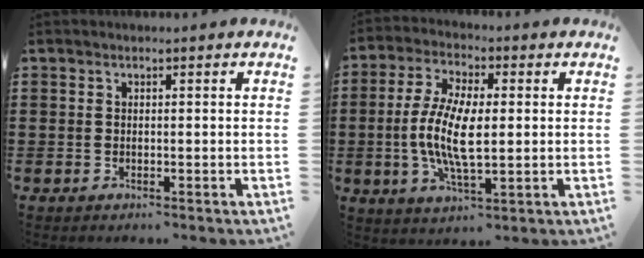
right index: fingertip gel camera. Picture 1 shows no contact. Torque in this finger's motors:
{"motor_torque": [1.60, 0.54, 0.68, 0.21]}